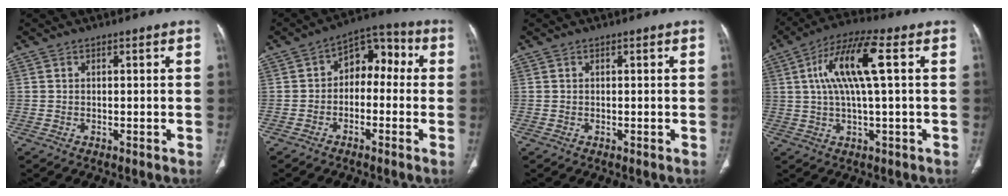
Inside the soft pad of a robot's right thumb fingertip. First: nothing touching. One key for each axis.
{"total": 8.6, "fx": -0.4, "fy": 6.0, "fz": 6.2, "tx": -0.051, "ty": 0.043, "tz": -0.024}
{"total": 0.0}
{"total": 12.4, "fx": 2.7, "fy": 2.8, "fz": 11.8, "tx": -0.249, "ty": 0.023, "tz": 0.045}